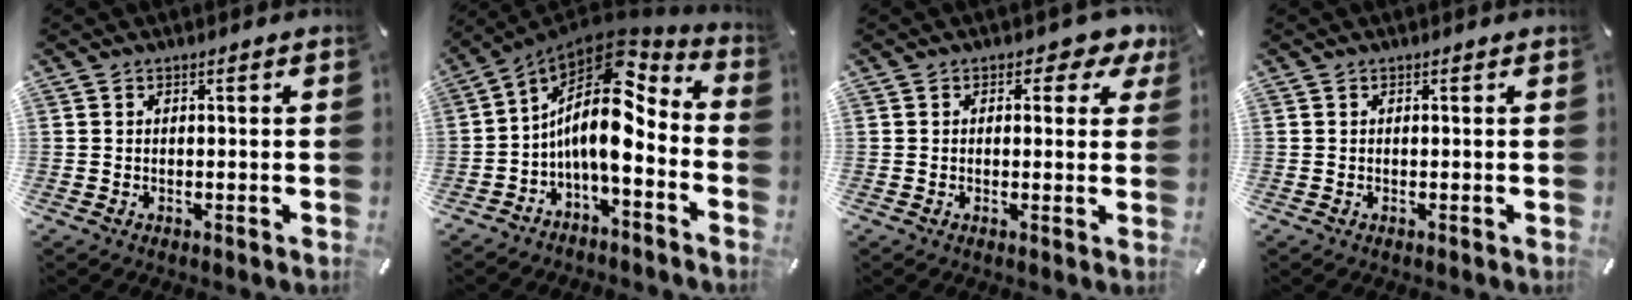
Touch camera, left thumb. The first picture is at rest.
{"total": 15.3, "force": [1.2, 7.5, 13.2], "torque": [-0.242, -0.036, 0.017]}
{"total": 3.6, "force": [1.5, 2.2, 2.4], "torque": [-0.021, 0.001, 0.017]}
{"total": 0.0}